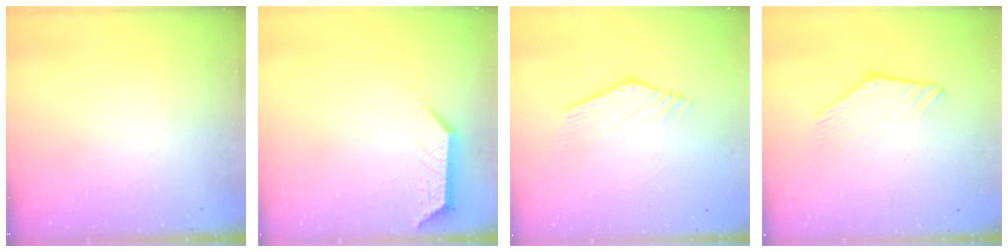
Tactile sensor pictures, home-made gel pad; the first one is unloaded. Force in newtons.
{"total": 2.3, "press": 2.3, "slide": 0.4}
{"total": 3.2, "press": 3.2, "slide": 0.2}
{"total": 1.2, "press": 1.2, "slide": 0.1}